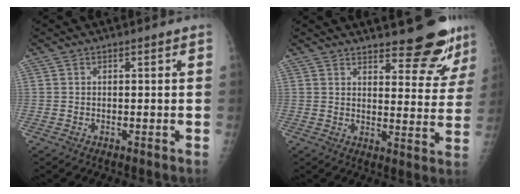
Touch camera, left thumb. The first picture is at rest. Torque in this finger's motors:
{"motor_torque": [-0.02, 0.02, 0.13, -0.12, 0.11]}